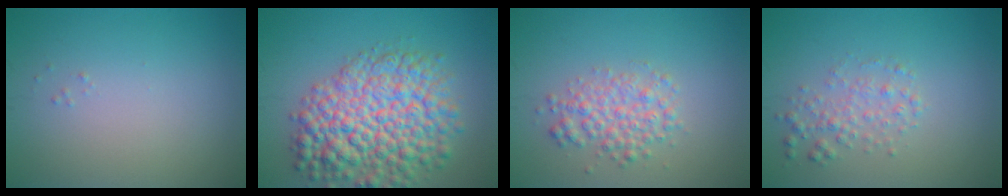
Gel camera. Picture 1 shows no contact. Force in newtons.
{"total": 10.1, "press": 10.1, "slide": 0.4}
{"total": 3.1, "press": 3.1, "slide": 0.2}
{"total": 2.1, "press": 2.1, "slide": 0.0}